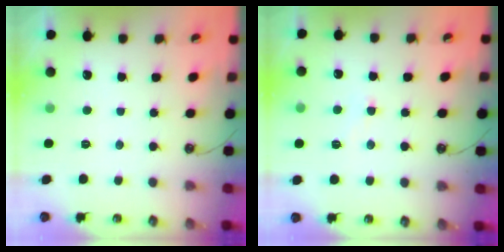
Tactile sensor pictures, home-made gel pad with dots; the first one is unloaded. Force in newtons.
{"total": 1.5, "press": 1.4, "slide": 0.6}